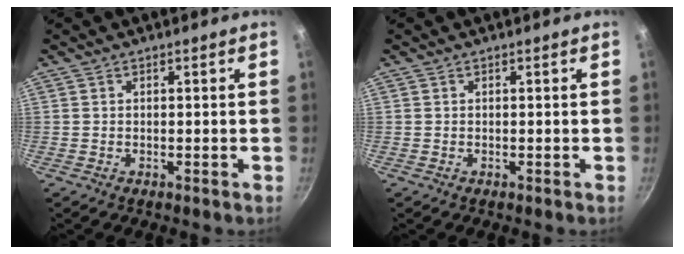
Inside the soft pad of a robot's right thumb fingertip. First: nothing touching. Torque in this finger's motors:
{"motor_torque": [0.00, 0.00, 0.00, 0.00, 0.00]}